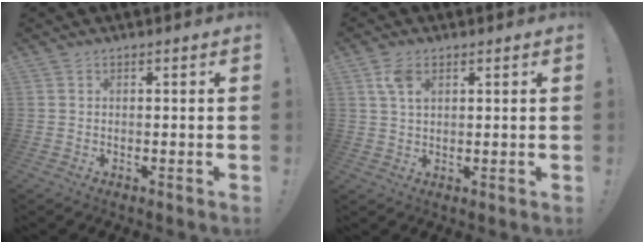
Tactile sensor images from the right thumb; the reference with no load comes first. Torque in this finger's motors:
{"motor_torque": [0.08, 0.24, 0.14, -0.01, 0.21]}